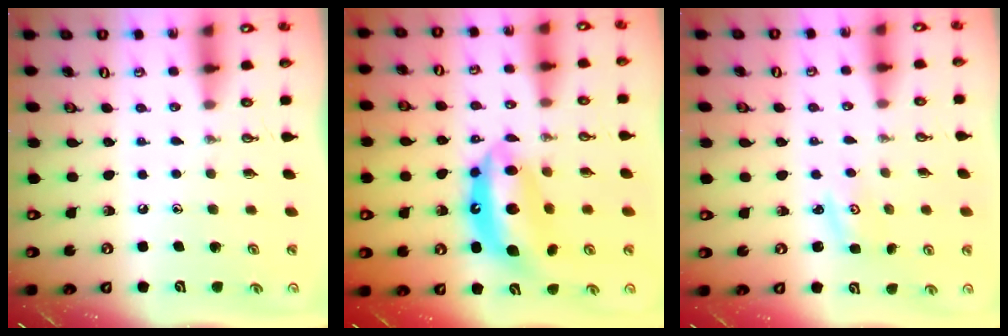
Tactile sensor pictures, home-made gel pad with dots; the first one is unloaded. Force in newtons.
{"total": 13.2, "press": 13.0, "slide": 1.9}
{"total": 2.5, "press": 2.5, "slide": 0.4}